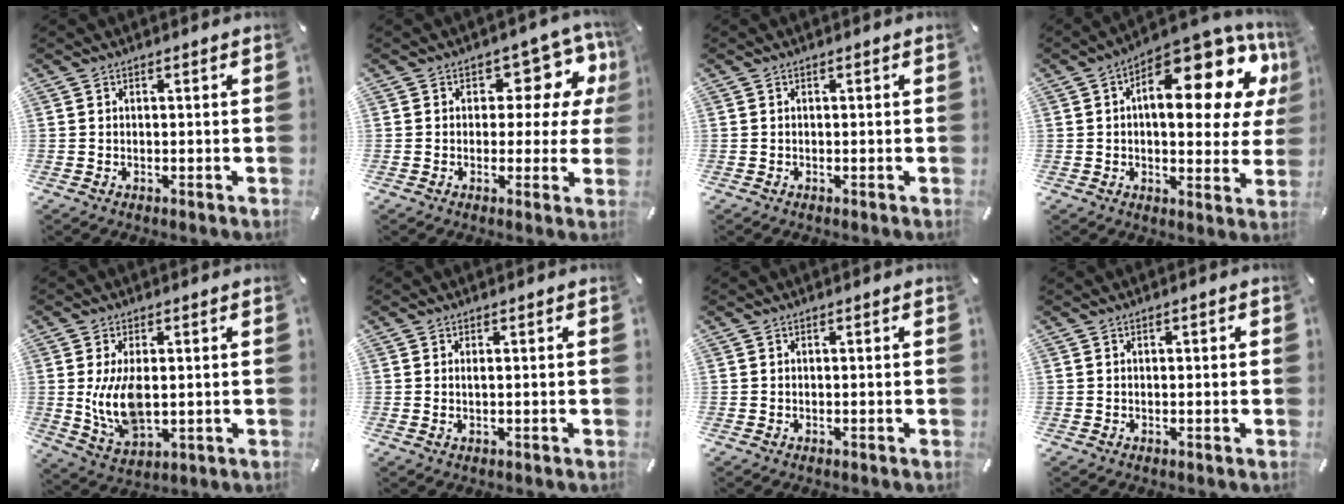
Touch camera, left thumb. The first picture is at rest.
{"total": 9.6, "force": [3.8, 6.2, 6.2], "torque": [-0.066, -0.033, 0.064]}
{"total": 0.0}
{"total": 19.2, "force": [8.4, 8.0, 15.2], "torque": [-0.216, -0.068, 0.132]}
{"total": 9.7, "force": [0.4, 5.2, 8.2], "torque": [-0.193, -0.015, 0.000]}
{"total": 1.2, "force": [0.4, 0.1, 1.1], "torque": [-0.023, -0.002, 0.006]}
{"total": 0.0}
{"total": 0.6, "force": [0.0, 0.4, 0.4], "torque": [-0.008, 0.001, -0.001]}